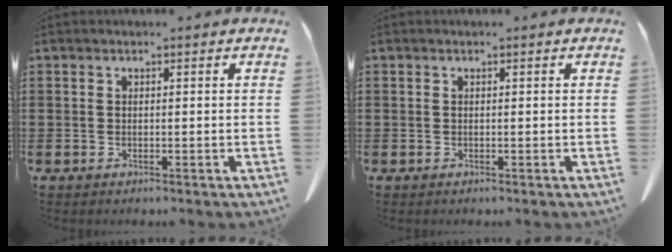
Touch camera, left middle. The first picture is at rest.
{"total": 0.0}